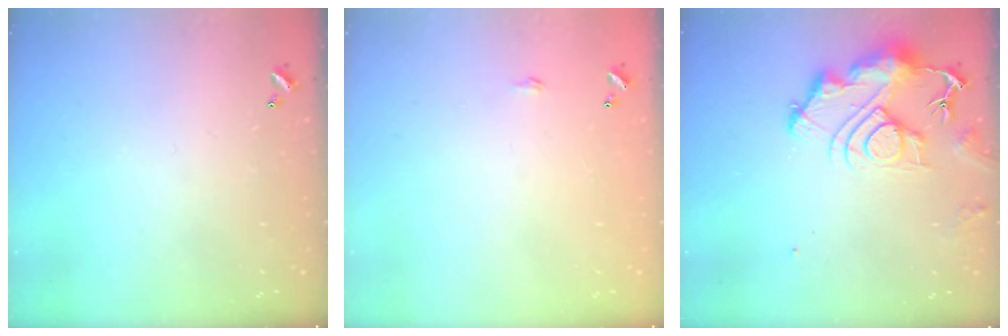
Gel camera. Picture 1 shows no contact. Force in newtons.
{"total": 0.6, "press": 0.6, "slide": 0.2}
{"total": 12.2, "press": 12.1, "slide": 1.4}